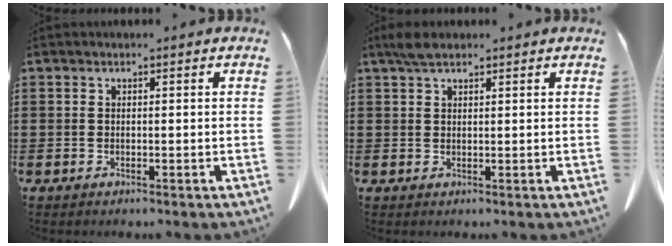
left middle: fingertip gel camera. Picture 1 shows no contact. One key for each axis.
{"total": 2.4, "fx": 1.9, "fy": 0.8, "fz": 1.3, "tx": -0.030, "ty": 0.005, "tz": 0.035}